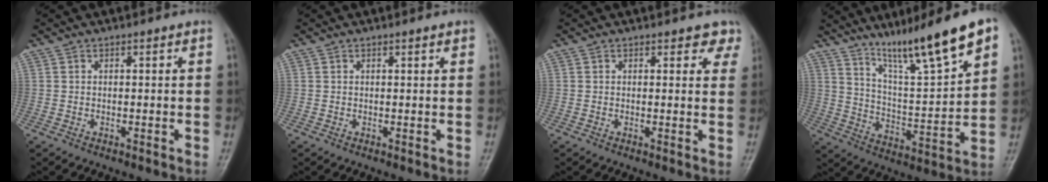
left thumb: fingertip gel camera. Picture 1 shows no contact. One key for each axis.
{"total": 1.0, "fx": 0.7, "fy": 0.2, "fz": 0.7, "tx": -0.009, "ty": -0.001, "tz": 0.008}
{"total": 3.7, "fx": 3.0, "fy": 1.9, "fz": 1.3, "tx": 0.018, "ty": -0.012, "tz": 0.020}
{"total": 17.5, "fx": 11.7, "fy": 1.9, "fz": 12.9, "tx": -0.194, "ty": -0.059, "tz": 0.200}